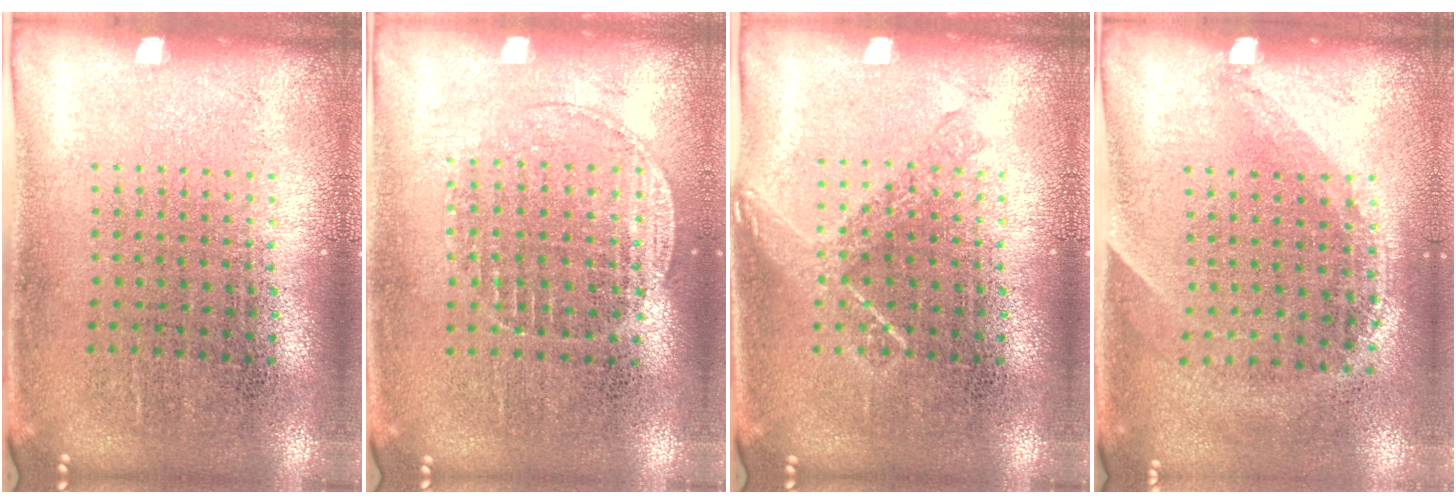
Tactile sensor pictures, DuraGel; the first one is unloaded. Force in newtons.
{"total": 1.2, "press": 1.1, "slide": 0.5}
{"total": 1.9, "press": 1.8, "slide": 0.4}
{"total": 1.3, "press": 0.9, "slide": 0.9}